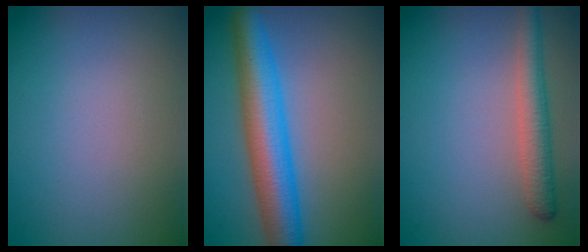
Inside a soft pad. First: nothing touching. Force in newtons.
{"total": 7.0, "press": 7.0, "slide": 0.2}
{"total": 3.3, "press": 3.3, "slide": 0.1}